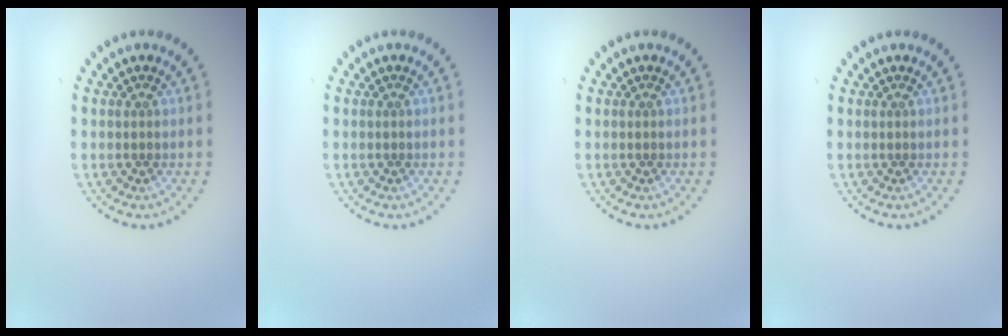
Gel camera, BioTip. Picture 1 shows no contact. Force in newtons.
{"total": 0.0}
{"total": 0.0}
{"total": 0.0}